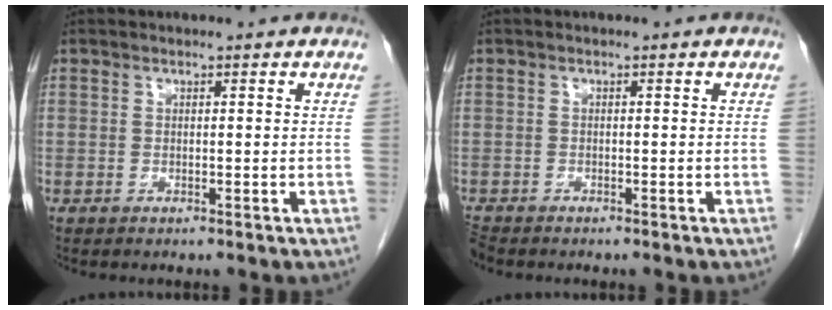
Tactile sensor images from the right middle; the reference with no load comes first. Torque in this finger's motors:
{"motor_torque": [-0.07, 0.12, -0.02, -0.01]}